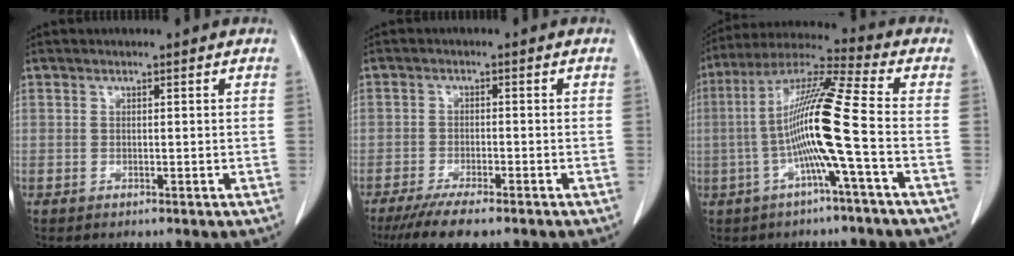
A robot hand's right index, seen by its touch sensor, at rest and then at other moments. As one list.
[{"total": 7.1, "force": [-5.5, 1.6, 4.2], "torque": [-0.065, -0.013, -0.090]}, {"total": 13.0, "force": [-2.5, -1.4, 12.6], "torque": [-0.241, 0.013, -0.059]}]